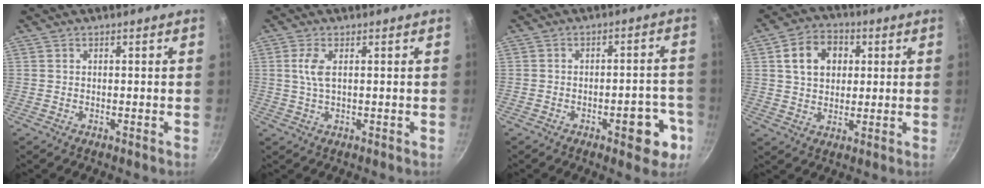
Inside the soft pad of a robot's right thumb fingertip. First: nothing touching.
{"total": 3.4, "force": [0.8, 1.3, 3.1], "torque": [-0.072, 0.001, 0.018]}
{"total": 8.7, "force": [-3.9, 3.9, 6.8], "torque": [-0.053, 0.032, -0.045]}
{"total": 10.1, "force": [2.8, 7.8, 5.8], "torque": [-0.077, 0.009, 0.039]}